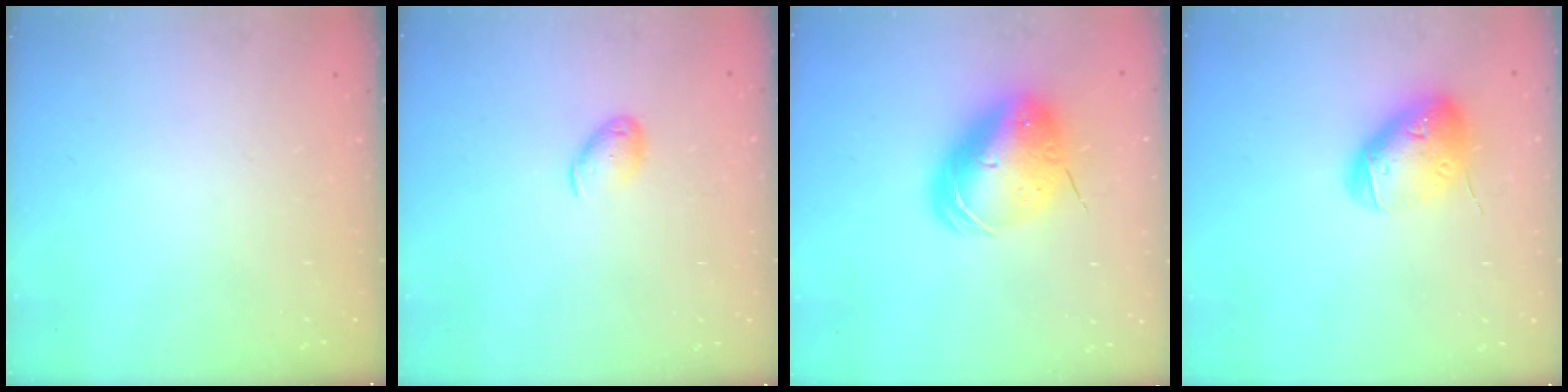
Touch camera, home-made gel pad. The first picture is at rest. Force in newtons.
{"total": 7.0, "press": 6.9, "slide": 0.9}
{"total": 13.3, "press": 13.1, "slide": 2.6}
{"total": 15.3, "press": 15.1, "slide": 2.4}